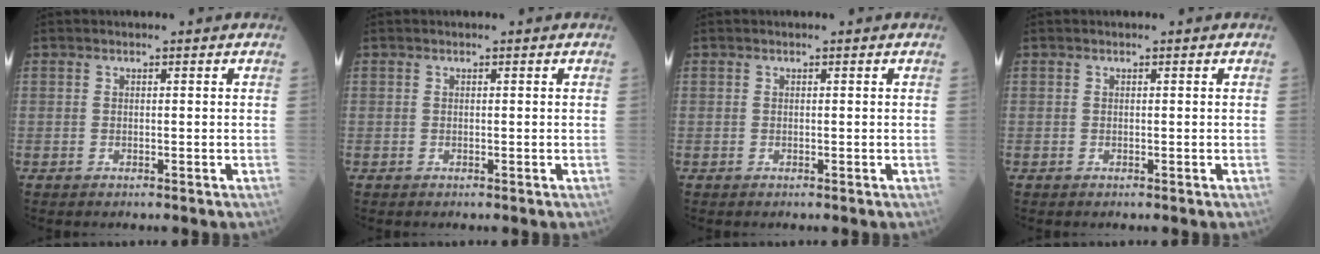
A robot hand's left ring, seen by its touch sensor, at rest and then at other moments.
{"total": 0.0}
{"total": 0.0}
{"total": 0.0}